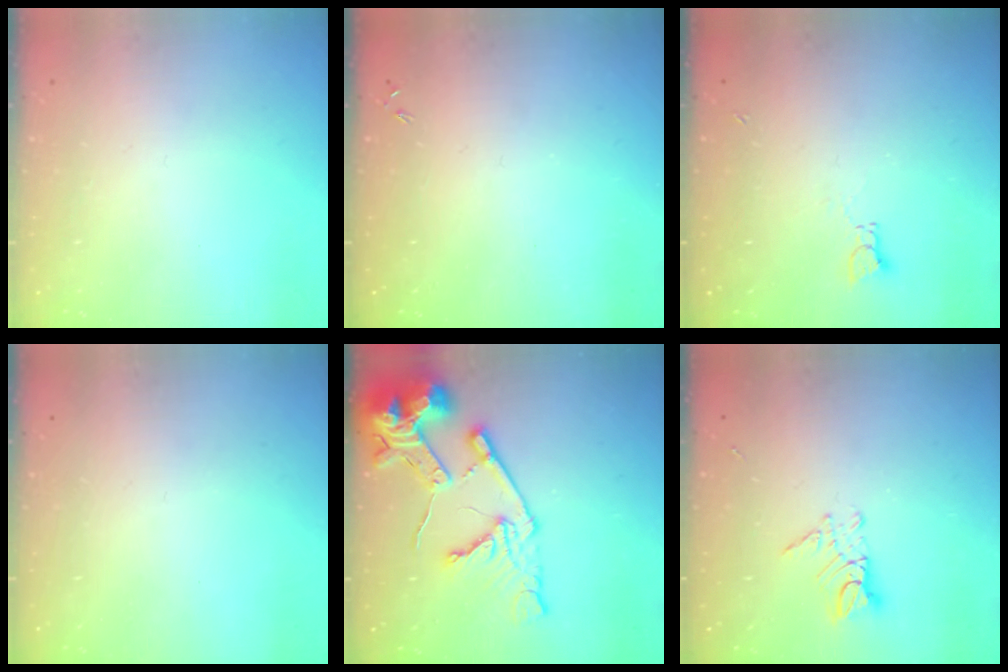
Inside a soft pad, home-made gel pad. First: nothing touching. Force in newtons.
{"total": 0.0}
{"total": 1.8, "press": 1.7, "slide": 0.3}
{"total": 0.0}
{"total": 18.7, "press": 18.6, "slide": 2.1}
{"total": 7.2, "press": 7.2, "slide": 0.6}